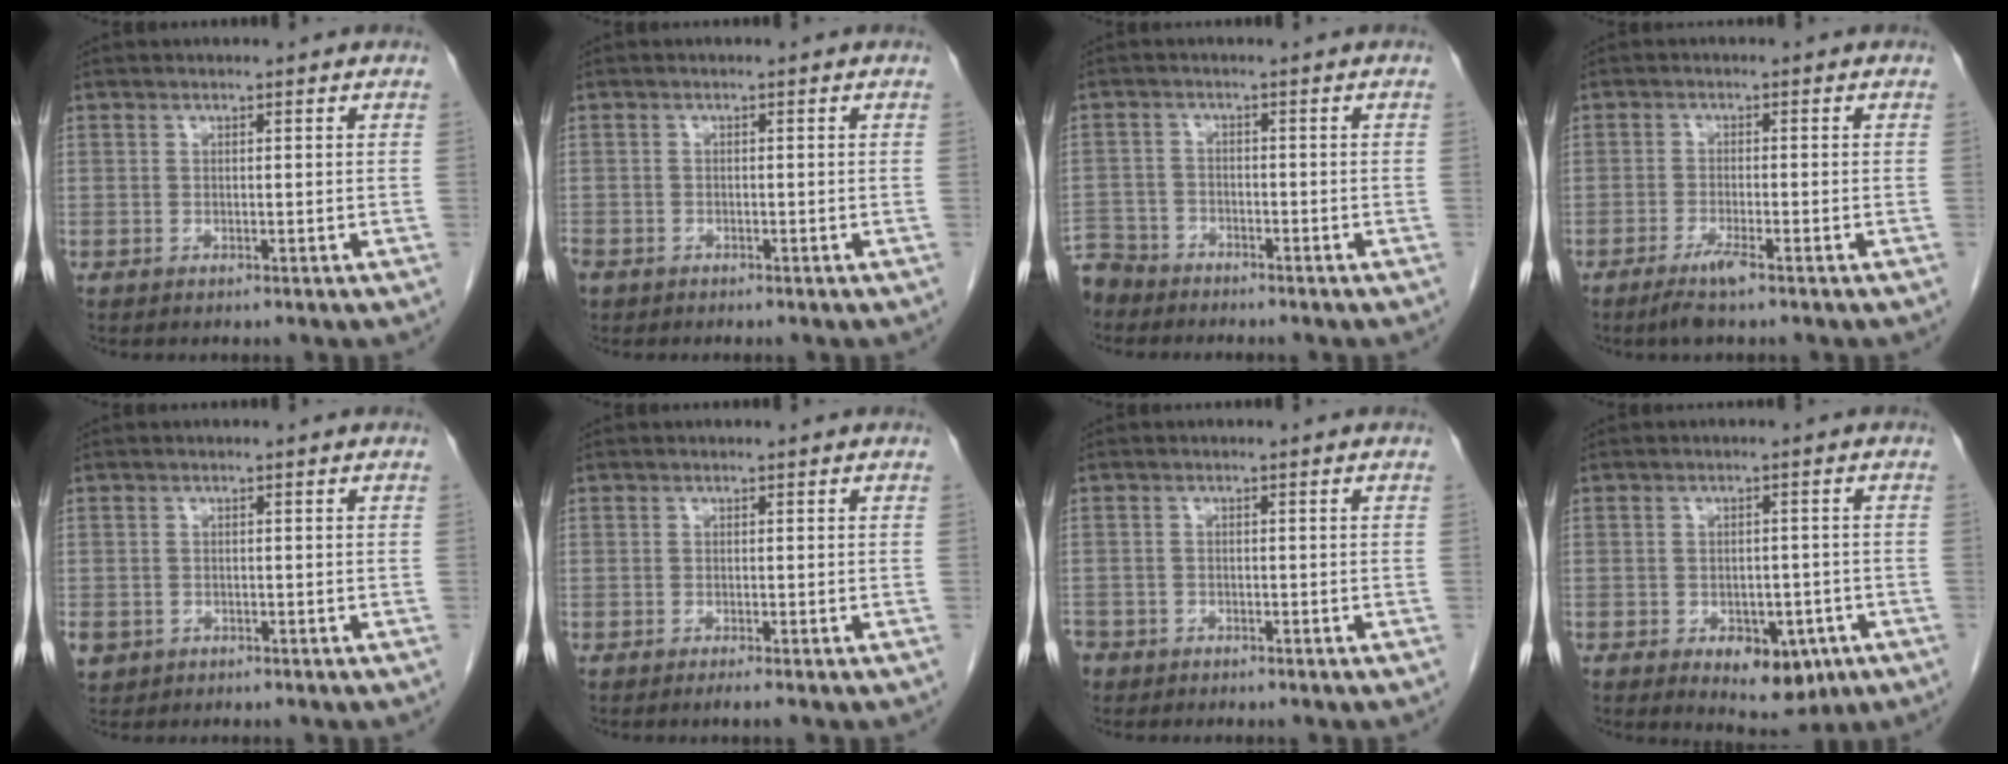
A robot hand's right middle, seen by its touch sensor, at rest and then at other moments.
{"total": 2.9, "force": [-2.1, 1.8, 1.0], "torque": [-0.032, -0.005, -0.040]}
{"total": 6.6, "force": [-5.9, 2.8, 0.2], "torque": [-0.011, -0.011, -0.115]}
{"total": 3.4, "force": [-2.3, 0.0, 2.5], "torque": [-0.054, -0.008, -0.046]}
{"total": 3.6, "force": [-1.9, 2.9, 0.9], "torque": [-0.023, 0.000, -0.028]}
{"total": 0.8, "force": [-0.6, -0.2, 0.5], "torque": [-0.012, -0.002, -0.011]}
{"total": 4.1, "force": [-3.1, 2.6, 0.7], "torque": [-0.022, 0.001, -0.059]}
{"total": 7.1, "force": [-3.1, 3.9, 5.0], "torque": [-0.056, -0.002, -0.030]}